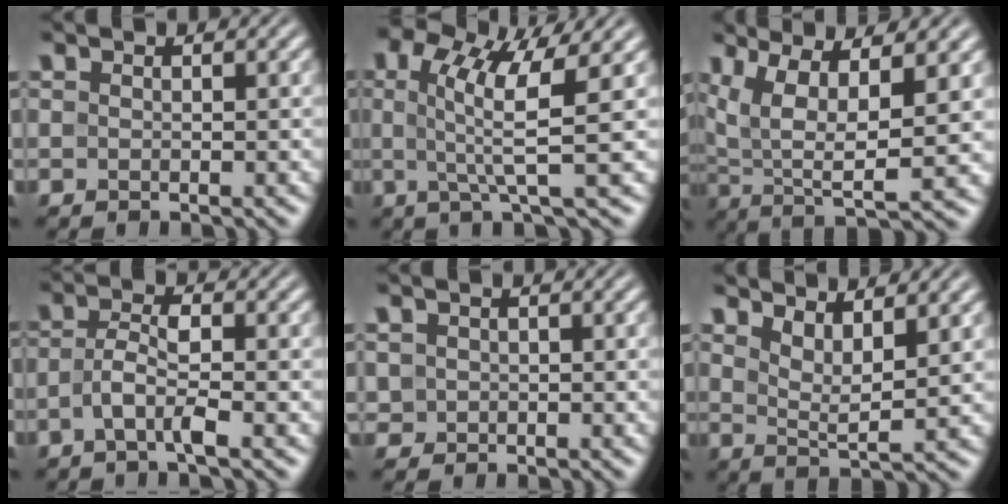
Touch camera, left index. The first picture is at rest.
{"total": 6.3, "force": [1.3, 1.4, 6.0], "torque": [-0.110, 0.010, 0.018]}
{"total": 8.8, "force": [2.8, 3.0, 7.8], "torque": [-0.158, -0.001, 0.055]}
{"total": 2.8, "force": [-1.0, 0.5, 2.6], "torque": [-0.054, 0.008, -0.027]}
{"total": 1.0, "force": [0.2, 1.0, 0.2], "torque": [-0.002, -0.002, 0.002]}
{"total": 3.5, "force": [2.4, 0.8, 2.4], "torque": [-0.048, -0.010, 0.048]}